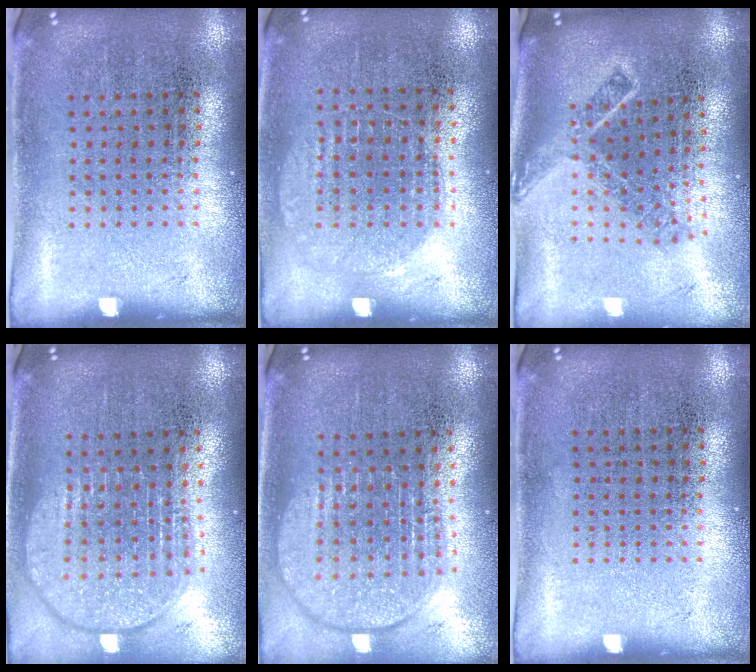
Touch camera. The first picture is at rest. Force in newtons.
{"total": 1.0, "press": 0.9, "slide": 0.3}
{"total": 1.9, "press": 1.3, "slide": 1.4}
{"total": 1.9, "press": 1.5, "slide": 1.1}
{"total": 2.0, "press": 1.6, "slide": 1.2}
{"total": 0.0}